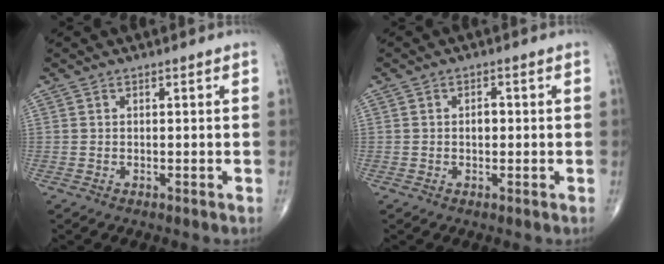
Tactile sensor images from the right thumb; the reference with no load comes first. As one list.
[{"total": 1.9, "force": [-0.1, 1.2, 1.5], "torque": [-0.018, 0.003, -0.003]}]